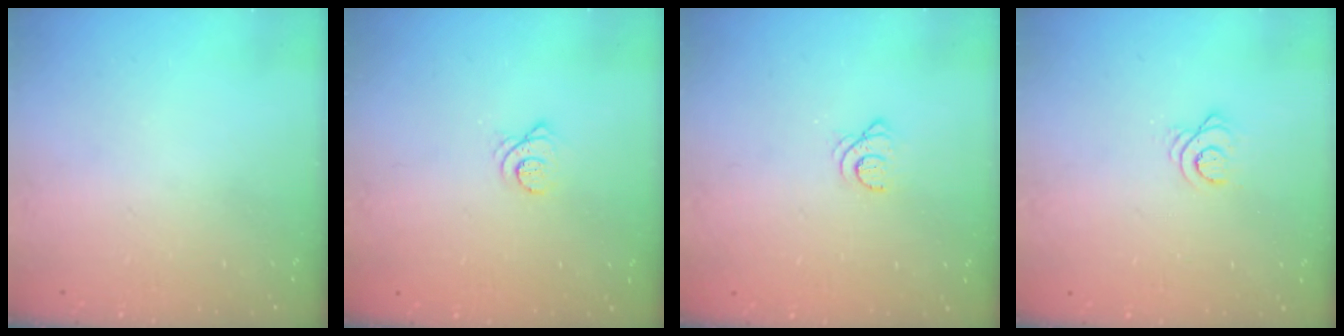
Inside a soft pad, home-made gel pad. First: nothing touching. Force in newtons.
{"total": 3.2, "press": 3.2, "slide": 0.4}
{"total": 2.9, "press": 2.9, "slide": 0.4}
{"total": 3.5, "press": 3.5, "slide": 0.5}